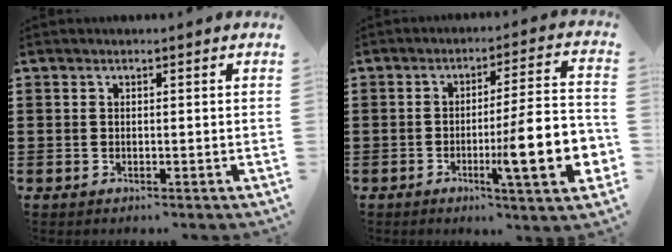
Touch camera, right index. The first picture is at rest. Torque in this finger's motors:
{"motor_torque": [2.14, 0.00, 1.04, 0.21]}